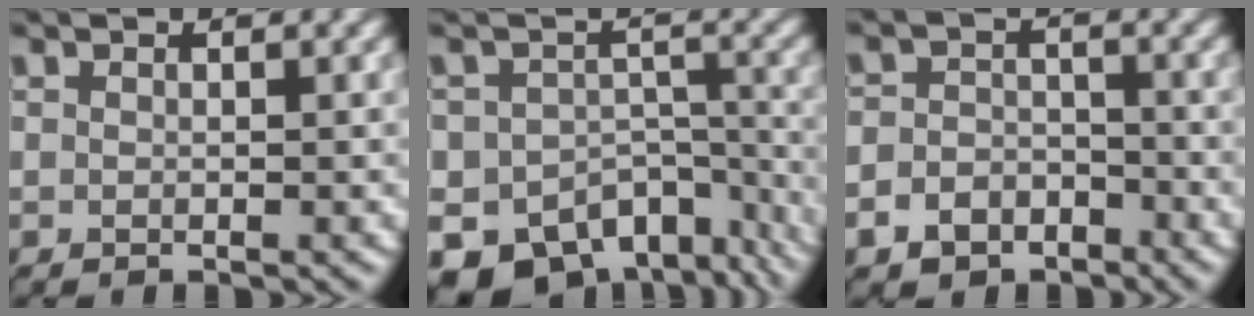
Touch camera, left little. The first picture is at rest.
{"total": 13.1, "force": [-9.1, 8.1, 4.8], "torque": [-0.074, -0.034, -0.101]}
{"total": 3.8, "force": [-2.4, 2.7, 1.3], "torque": [-0.017, 0.000, -0.045]}